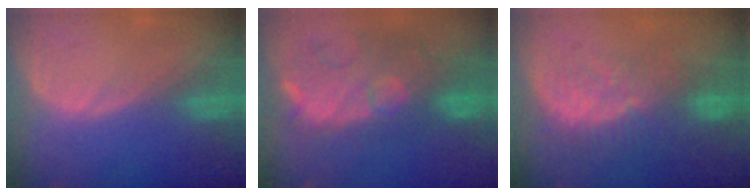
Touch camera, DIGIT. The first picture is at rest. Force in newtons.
{"total": 10.7, "press": 10.0, "slide": 3.7}
{"total": 9.6, "press": 8.4, "slide": 4.6}